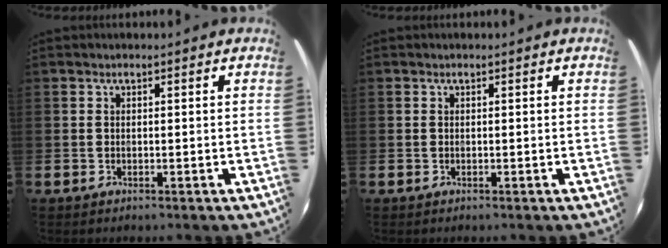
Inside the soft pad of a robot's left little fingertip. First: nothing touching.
{"total": 0.0}